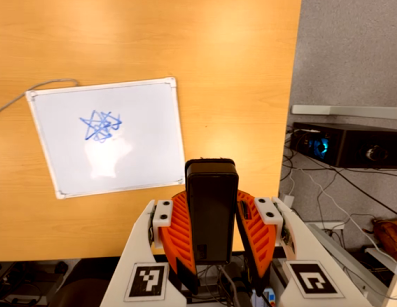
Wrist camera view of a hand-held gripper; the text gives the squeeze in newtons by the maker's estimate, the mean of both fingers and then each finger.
{"total": 9.8, "left": 8.2, "right": 11.5}